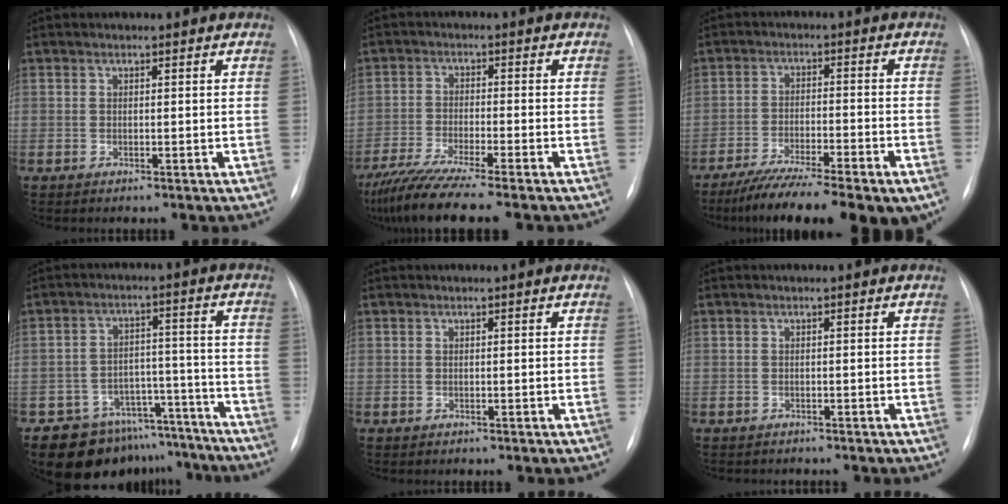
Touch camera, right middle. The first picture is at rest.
{"total": 11.7, "force": [-9.5, -0.4, 6.8], "torque": [-0.114, -0.034, -0.157]}
{"total": 16.2, "force": [-12.1, 2.3, 10.6], "torque": [-0.141, -0.023, -0.187]}
{"total": 12.6, "force": [-10.5, 6.8, 1.6], "torque": [-0.004, 0.052, -0.143]}
{"total": 0.0}
{"total": 1.3, "force": [-1.2, 0.4, 0.2], "torque": [-0.008, -0.002, -0.015]}